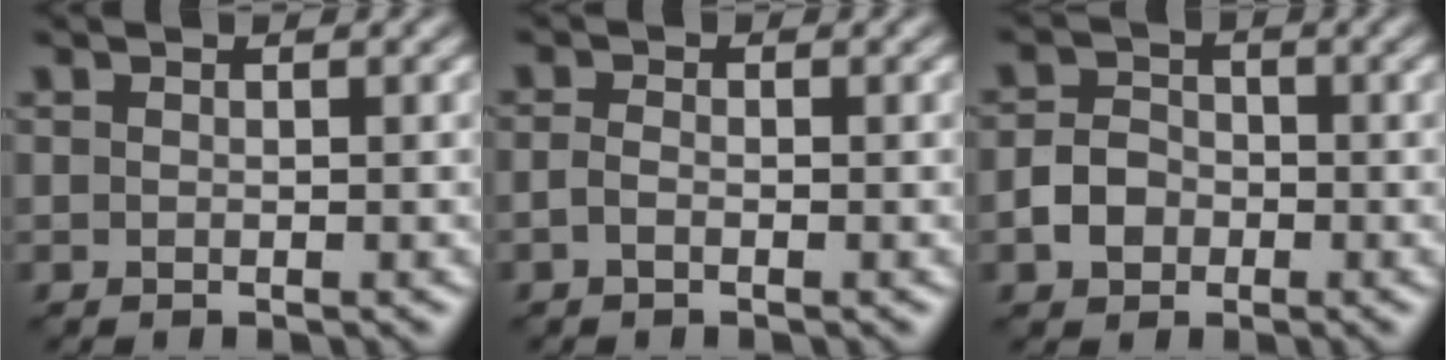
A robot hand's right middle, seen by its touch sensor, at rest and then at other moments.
{"total": 0.9, "force": [-0.5, 0.4, 0.7], "torque": [-0.020, -0.001, -0.014]}
{"total": 2.9, "force": [-1.2, 2.2, 1.4], "torque": [-0.026, 0.004, -0.028]}